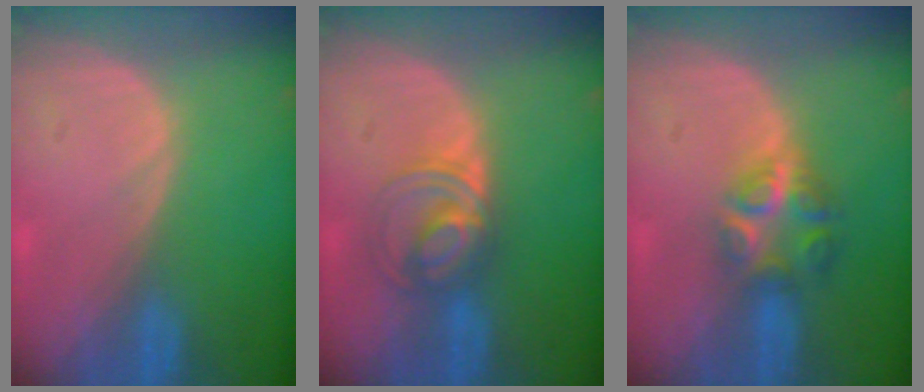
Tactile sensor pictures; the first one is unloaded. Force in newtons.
{"total": 5.5, "press": 5.5, "slide": 0.6}
{"total": 6.2, "press": 5.5, "slide": 2.8}